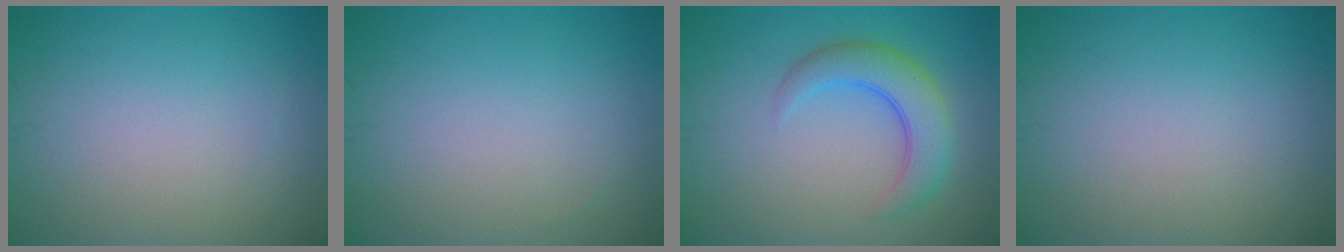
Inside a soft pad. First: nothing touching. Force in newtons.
{"total": 0.0}
{"total": 4.6, "press": 4.6, "slide": 0.1}
{"total": 0.0}